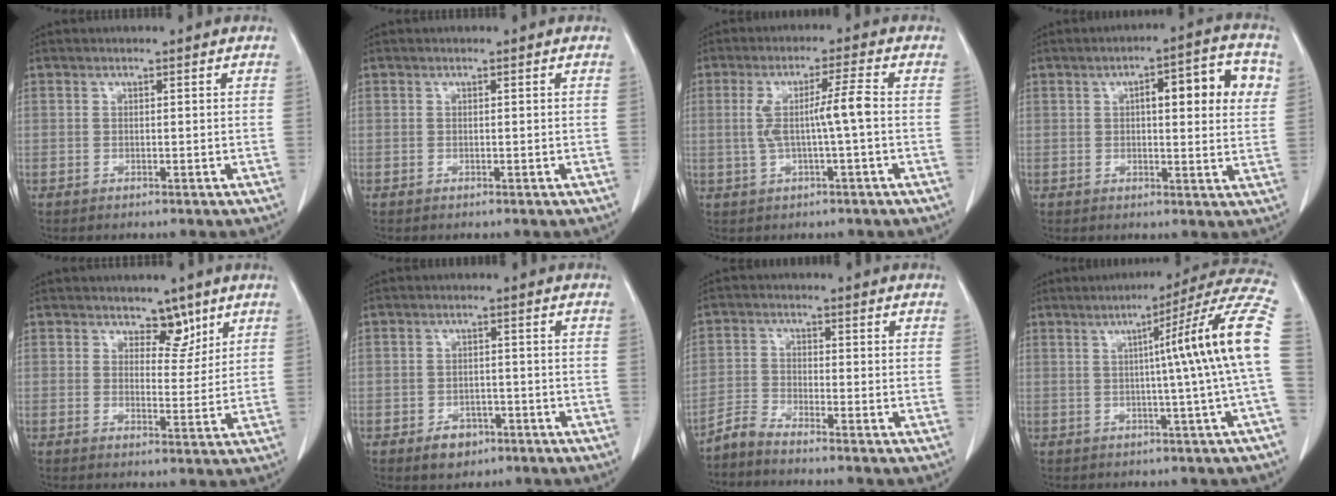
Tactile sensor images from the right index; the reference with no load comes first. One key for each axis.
{"total": 0.0}
{"total": 6.7, "fx": -0.2, "fy": 0.1, "fz": 6.7, "tx": -0.130, "ty": 0.014, "tz": 0.000}
{"total": 11.3, "fx": 3.0, "fy": 3.0, "fz": 10.5, "tx": -0.141, "ty": 0.027, "tz": 0.040}
{"total": 4.8, "fx": 3.2, "fy": 3.0, "fz": 2.1, "tx": -0.022, "ty": 0.001, "tz": 0.052}
{"total": 4.5, "fx": -2.5, "fy": 3.2, "fz": 1.9, "tx": -0.026, "ty": 0.005, "tz": -0.029}
{"total": 3.2, "fx": -3.1, "fy": 0.1, "fz": 0.9, "tx": -0.021, "ty": -0.008, "tz": -0.066}
{"total": 15.4, "fx": 1.1, "fy": -2.0, "fz": 15.2, "tx": -0.191, "ty": 0.022, "tz": 0.006}